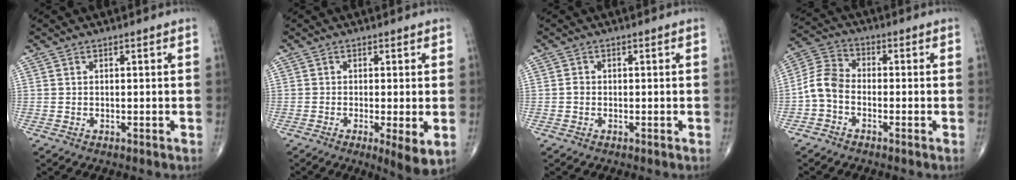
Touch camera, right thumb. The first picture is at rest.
{"total": 5.7, "force": [-1.3, 1.2, 5.4], "torque": [-0.093, -0.019, -0.024]}
{"total": 1.5, "force": [-0.4, 1.3, 0.7], "torque": [-0.004, 0.005, -0.010]}
{"total": 6.3, "force": [-2.0, 4.3, 4.1], "torque": [-0.076, 0.024, -0.056]}